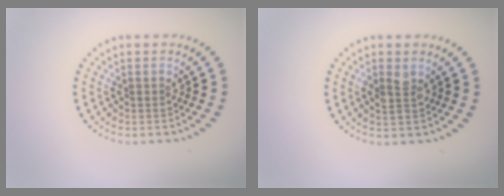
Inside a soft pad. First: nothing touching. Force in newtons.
{"total": 2.1, "press": 2.0, "slide": 0.2}